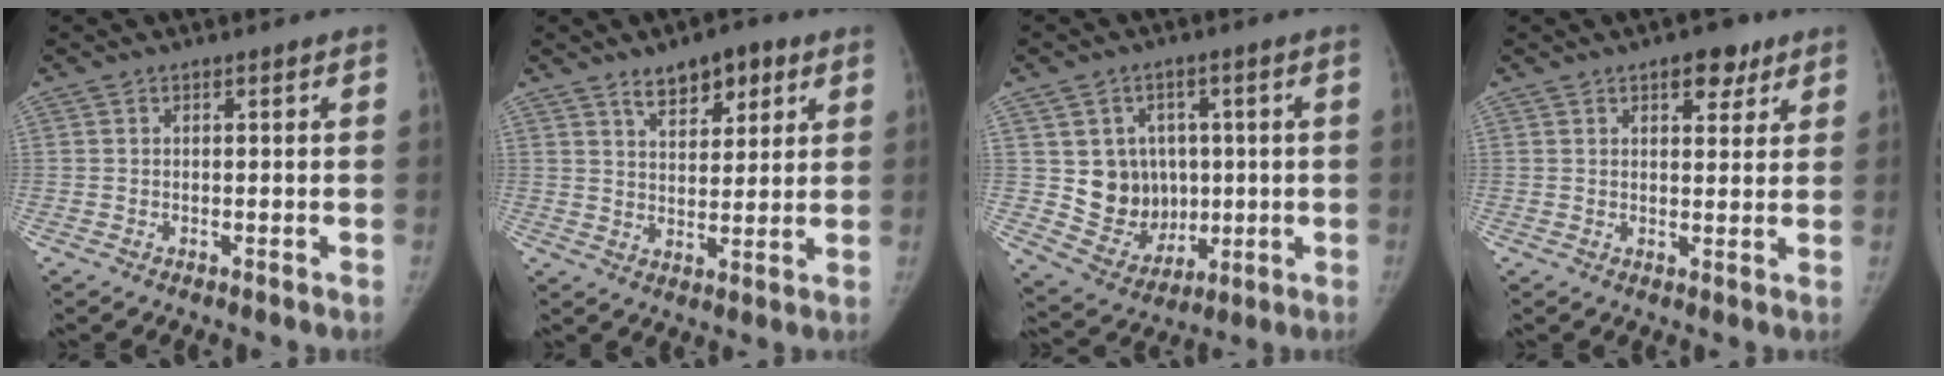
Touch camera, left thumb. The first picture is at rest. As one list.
[{"total": 8.3, "force": [5.0, 4.1, 5.1], "torque": [-0.044, -0.026, 0.079]}, {"total": 11.3, "force": [1.0, 10.2, 4.9], "torque": [-0.027, -0.003, 0.043]}, {"total": 5.5, "force": [3.3, 2.9, 3.3], "torque": [-0.016, -0.013, 0.042]}]